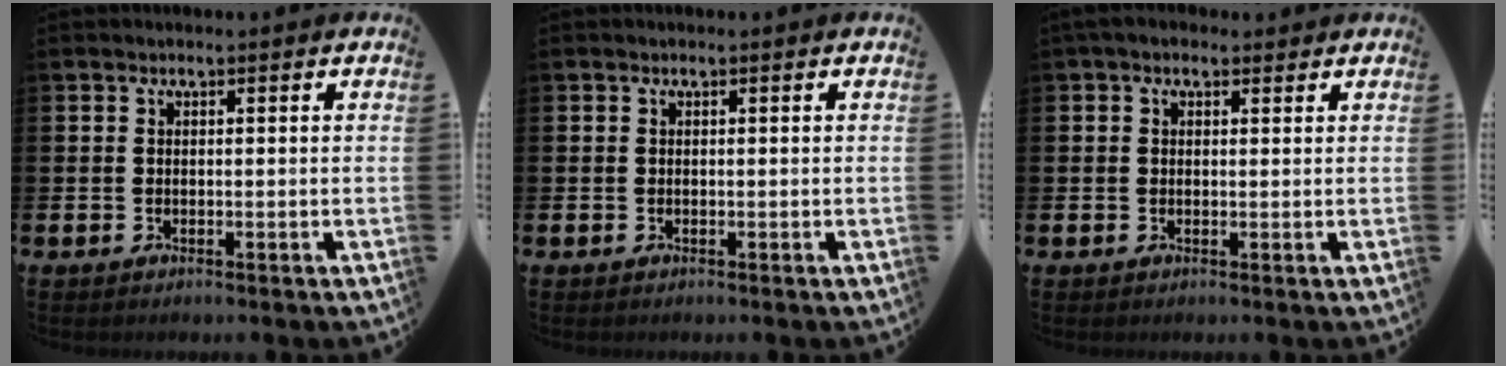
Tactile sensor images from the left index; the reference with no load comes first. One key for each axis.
{"total": 0.0}
{"total": 1.9, "fx": 1.2, "fy": 1.2, "fz": 0.7, "tx": -0.002, "ty": 0.005, "tz": 0.018}